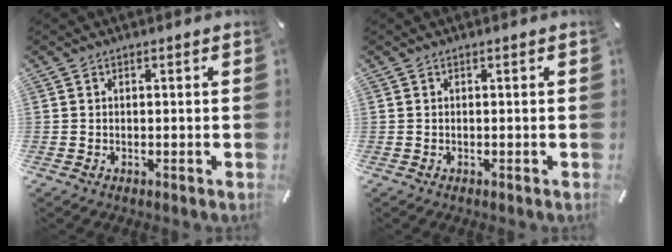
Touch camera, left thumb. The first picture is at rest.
{"total": 0.0}